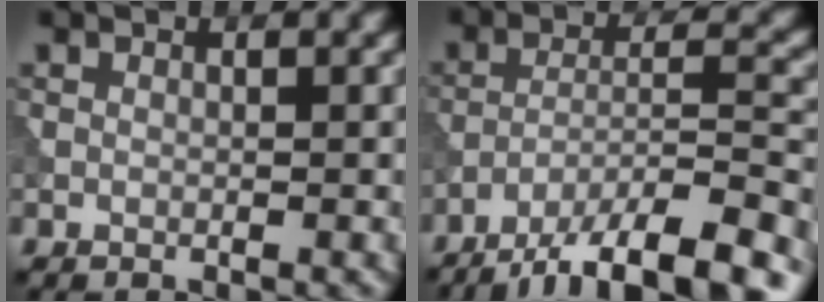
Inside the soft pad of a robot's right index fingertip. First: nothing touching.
{"total": 13.0, "force": [-10.2, 3.4, 7.3], "torque": [-0.117, -0.005, -0.152]}